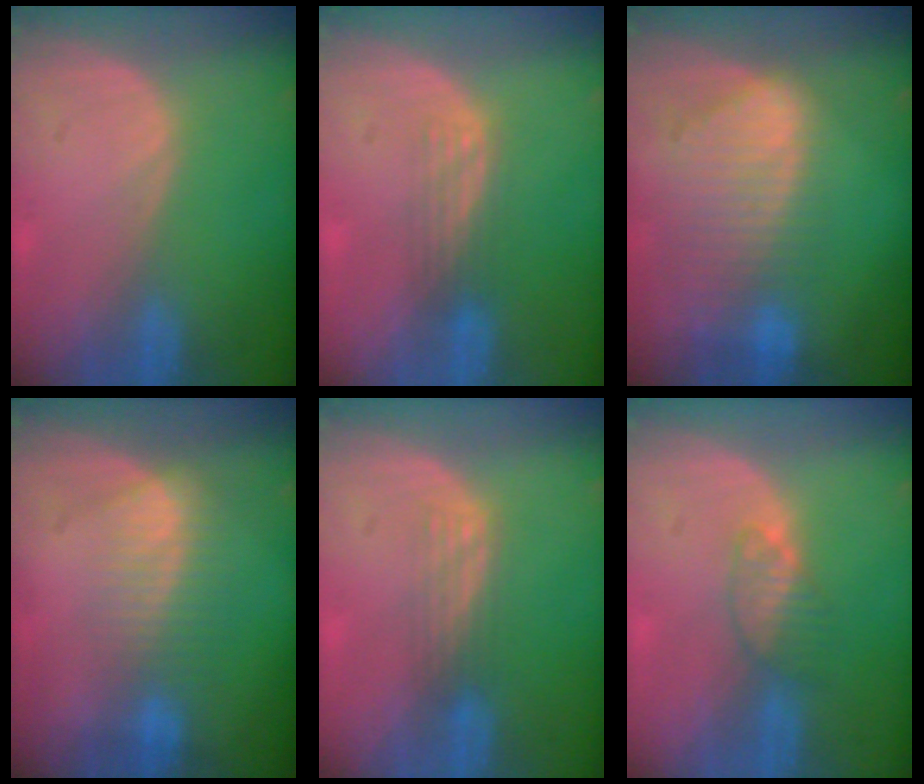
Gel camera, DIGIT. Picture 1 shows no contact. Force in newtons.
{"total": 2.9, "press": 2.6, "slide": 1.3}
{"total": 9.4, "press": 8.2, "slide": 4.7}
{"total": 7.4, "press": 6.2, "slide": 3.9}
{"total": 2.9, "press": 2.5, "slide": 1.5}
{"total": 3.4, "press": 3.2, "slide": 1.1}